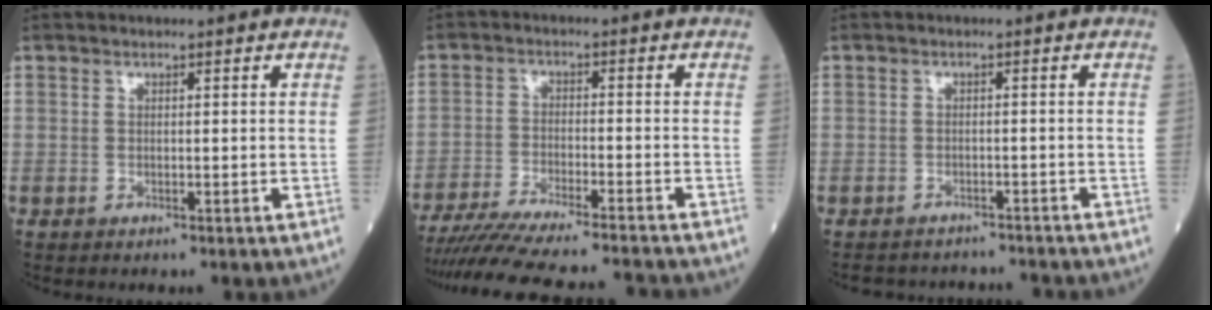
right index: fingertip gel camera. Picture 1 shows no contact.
{"total": 17.9, "force": [-16.4, 0.3, 7.2], "torque": [-0.127, -0.032, -0.247]}
{"total": 6.8, "force": [-6.5, 2.0, 0.2], "torque": [0.000, 0.012, -0.079]}